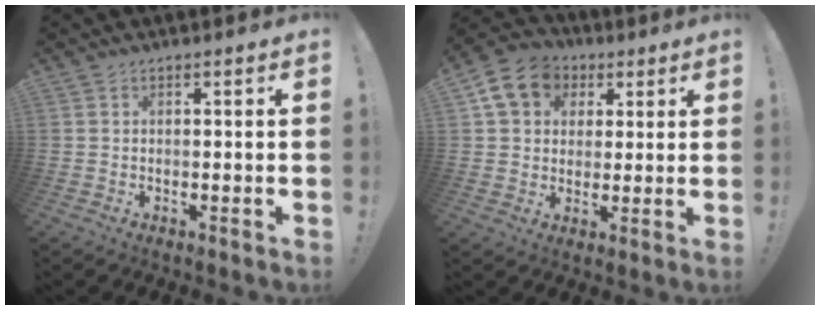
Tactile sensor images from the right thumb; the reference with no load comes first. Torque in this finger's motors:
{"motor_torque": [-0.14, 0.88, 0.11, 0.06, 0.05]}